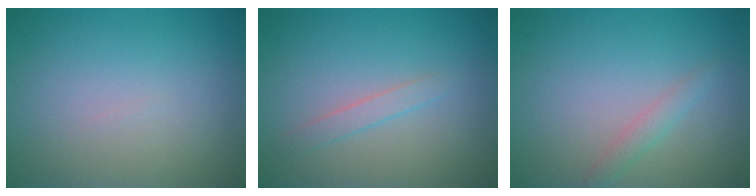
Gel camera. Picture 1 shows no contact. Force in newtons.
{"total": 1.2, "press": 1.2, "slide": 0.1}
{"total": 1.3, "press": 1.3, "slide": 0.1}